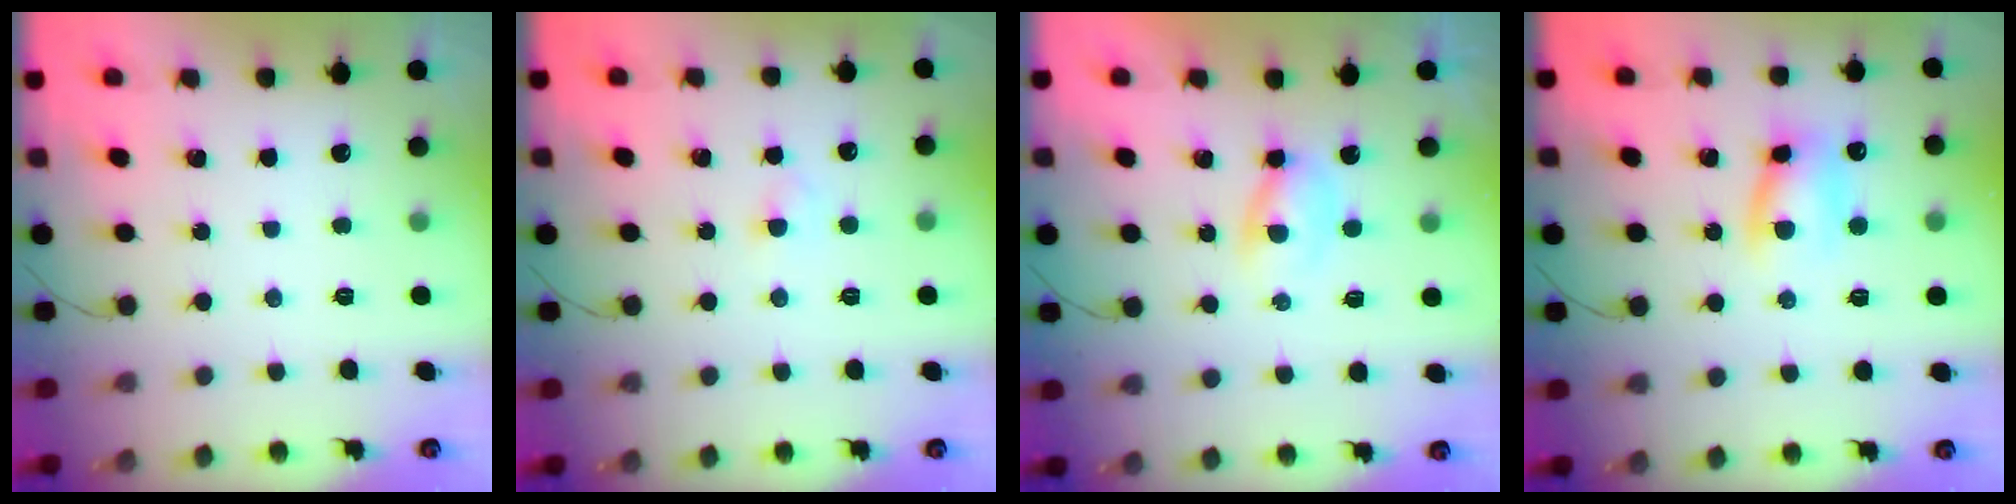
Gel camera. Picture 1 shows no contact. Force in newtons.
{"total": 2.6, "press": 2.4, "slide": 1.0}
{"total": 2.1, "press": 1.9, "slide": 0.9}
{"total": 8.4, "press": 8.3, "slide": 1.4}